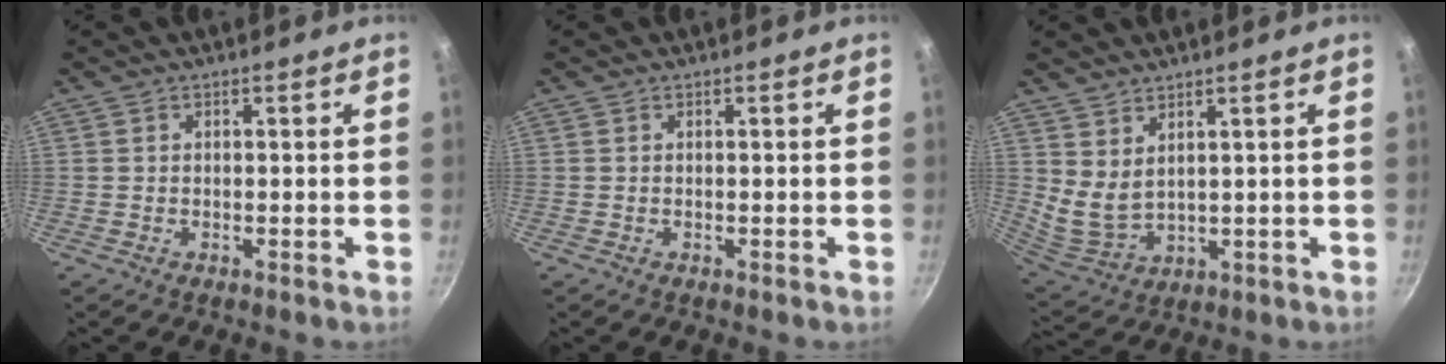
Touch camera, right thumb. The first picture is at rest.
{"total": 0.0}
{"total": 6.1, "force": [3.3, 3.2, 4.0], "torque": [-0.067, -0.041, 0.078]}